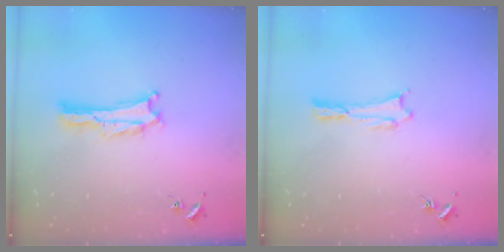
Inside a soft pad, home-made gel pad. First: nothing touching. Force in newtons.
{"total": 0.0}